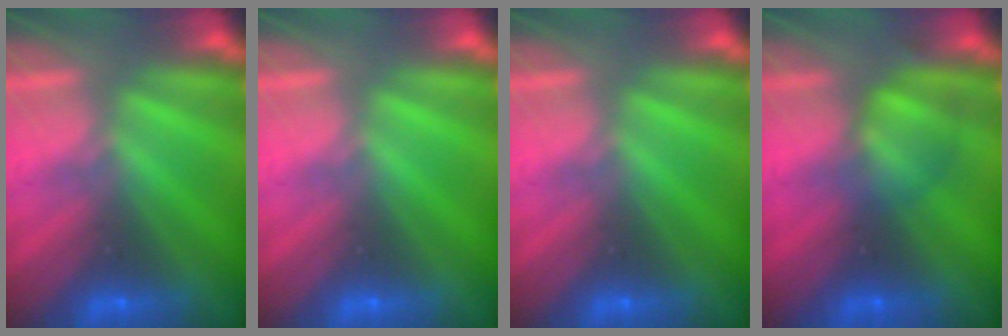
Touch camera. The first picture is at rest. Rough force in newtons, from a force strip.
{"total": 0.0}
{"total": 0.0}
{"total": 2.5}